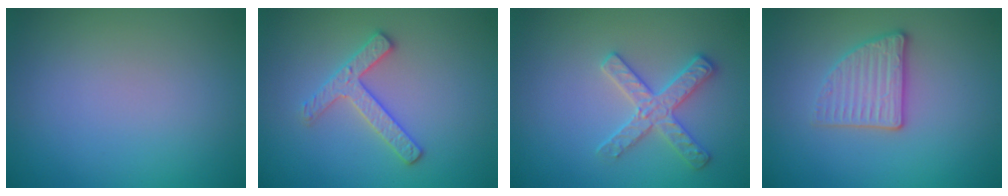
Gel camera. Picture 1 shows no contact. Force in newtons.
{"total": 2.5, "press": 2.5, "slide": 0.4}
{"total": 2.9, "press": 2.9, "slide": 0.1}
{"total": 2.8, "press": 2.7, "slide": 0.9}